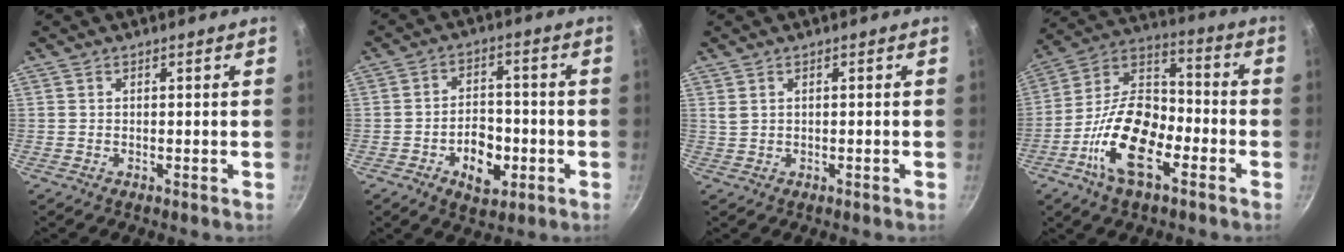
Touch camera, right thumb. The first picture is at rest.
{"total": 9.1, "force": [-3.2, 5.6, 6.3], "torque": [-0.078, 0.021, -0.050]}
{"total": 0.8, "force": [0.1, 0.3, 0.7], "torque": [-0.016, 0.001, 0.006]}
{"total": 17.7, "force": [-7.1, 9.0, 13.5], "torque": [-0.232, 0.048, -0.149]}